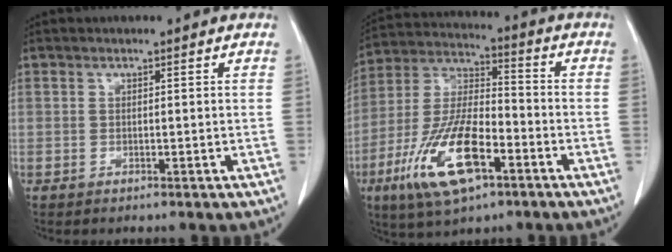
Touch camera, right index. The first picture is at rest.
{"total": 15.5, "force": [-6.9, 5.4, 12.8], "torque": [-0.265, -0.002, -0.123]}